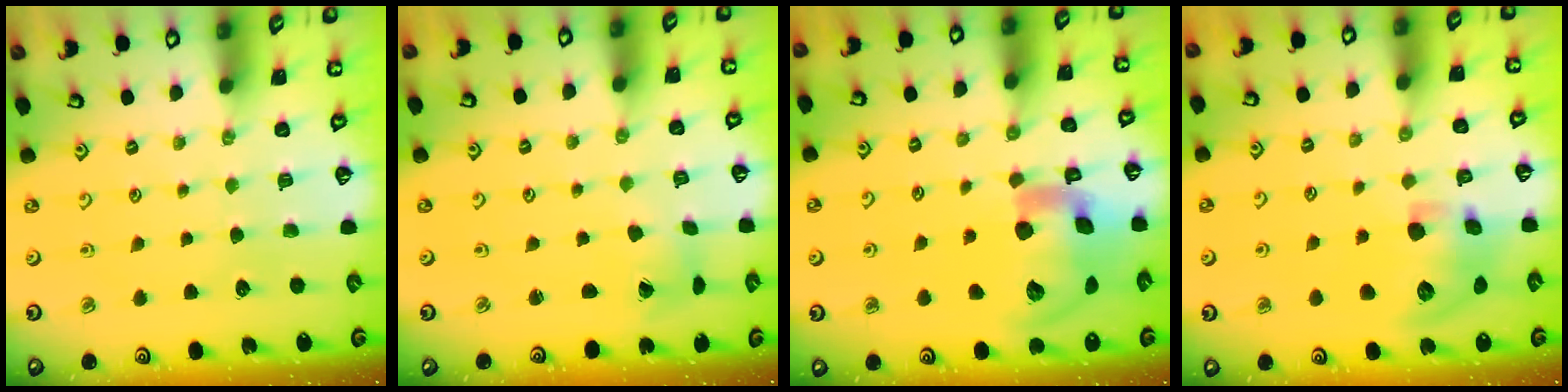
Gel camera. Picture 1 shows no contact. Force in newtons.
{"total": 1.1, "press": 1.1, "slide": 0.2}
{"total": 20.7, "press": 20.4, "slide": 3.4}
{"total": 13.7, "press": 13.5, "slide": 2.0}